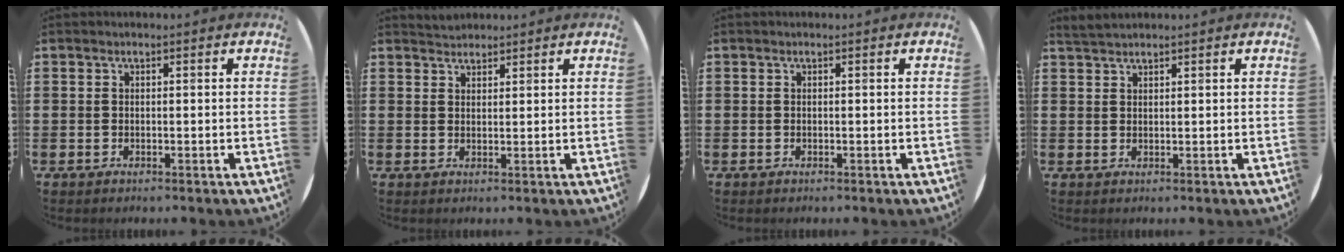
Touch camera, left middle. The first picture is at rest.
{"total": 1.8, "force": [1.7, 0.4, -0.1], "torque": [-0.001, 0.003, 0.035]}
{"total": 0.0}
{"total": 1.7, "force": [1.7, 0.2, 0.3], "torque": [-0.009, 0.003, 0.033]}